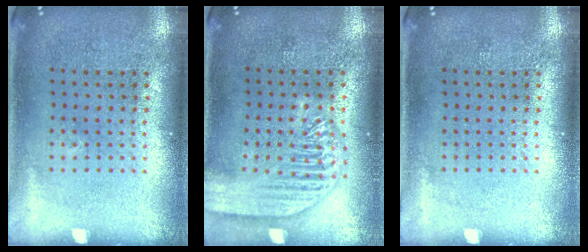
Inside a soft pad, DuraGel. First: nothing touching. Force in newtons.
{"total": 2.4, "press": 2.4, "slide": 0.3}
{"total": 0.0}